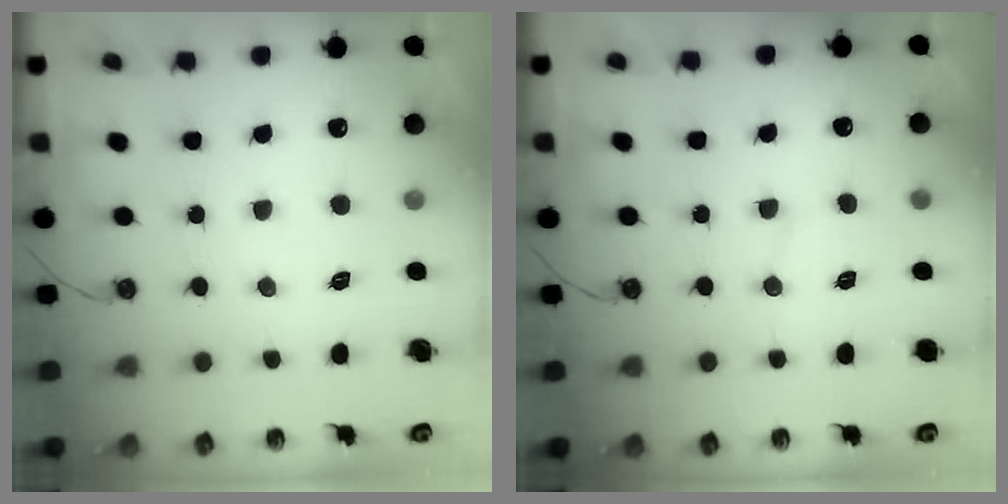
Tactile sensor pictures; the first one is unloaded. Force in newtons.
{"total": 3.2, "press": 3.2, "slide": 0.4}